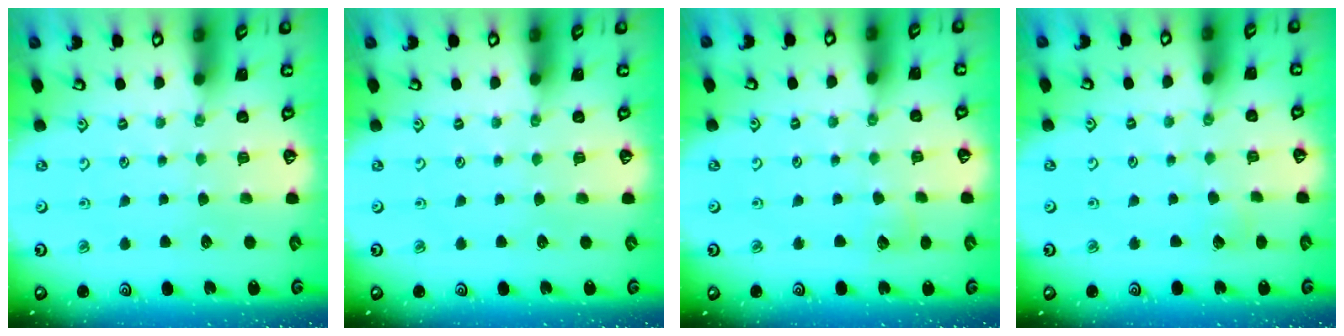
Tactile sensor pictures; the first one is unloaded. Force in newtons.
{"total": 0.0}
{"total": 4.6, "press": 4.5, "slide": 0.5}
{"total": 2.7, "press": 2.7, "slide": 0.3}